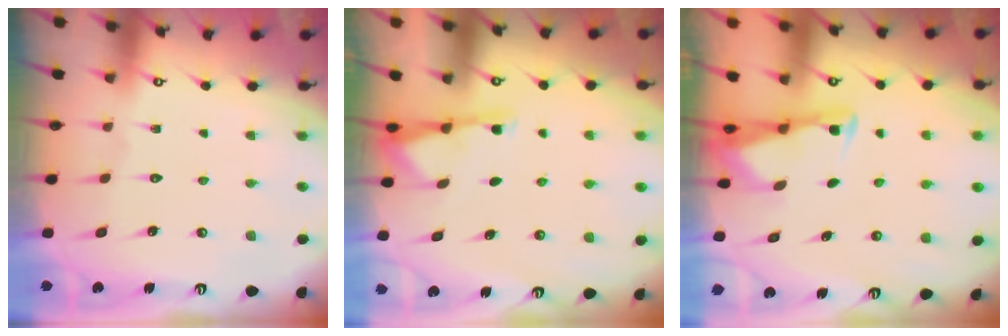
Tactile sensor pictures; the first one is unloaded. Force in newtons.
{"total": 2.8, "press": 2.8, "slide": 0.5}
{"total": 2.7, "press": 2.6, "slide": 0.2}